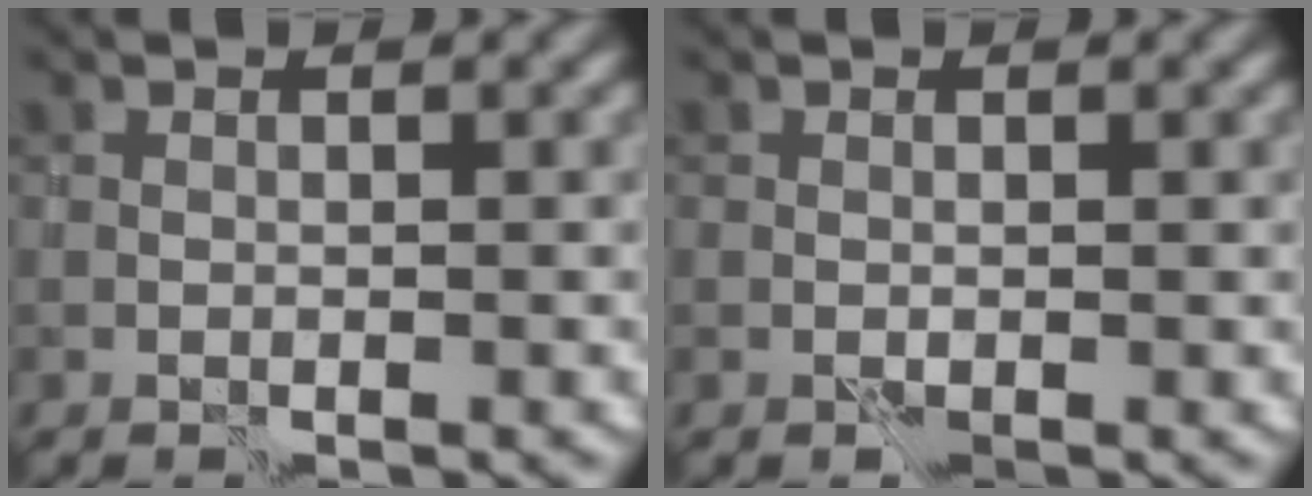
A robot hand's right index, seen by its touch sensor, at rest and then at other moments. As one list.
[{"total": 0.6, "force": [0.2, 0.5, 0.3], "torque": [-0.004, 0.001, 0.005]}]